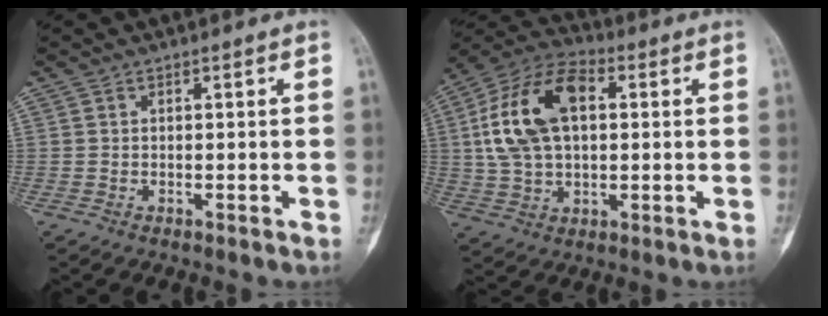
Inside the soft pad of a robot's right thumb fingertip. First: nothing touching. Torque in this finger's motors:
{"motor_torque": [-0.09, 0.84, 0.27, -0.02, 0.13]}